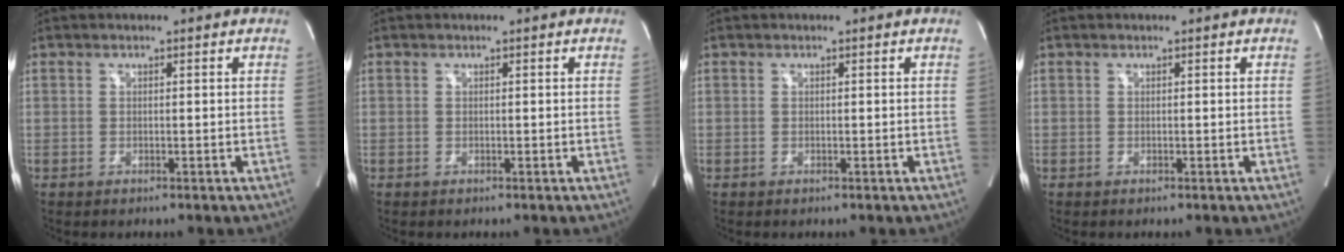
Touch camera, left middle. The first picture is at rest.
{"total": 0.0}
{"total": 0.0}
{"total": 0.0}